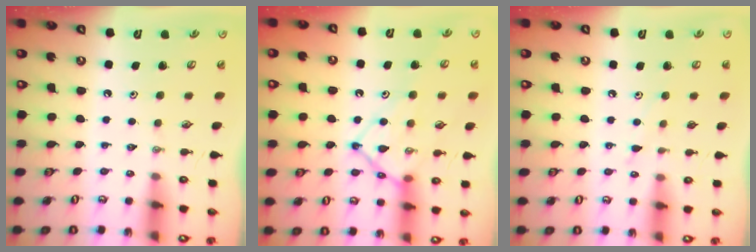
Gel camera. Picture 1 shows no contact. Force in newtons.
{"total": 12.8, "press": 12.7, "slide": 1.5}
{"total": 5.6, "press": 5.6, "slide": 0.6}